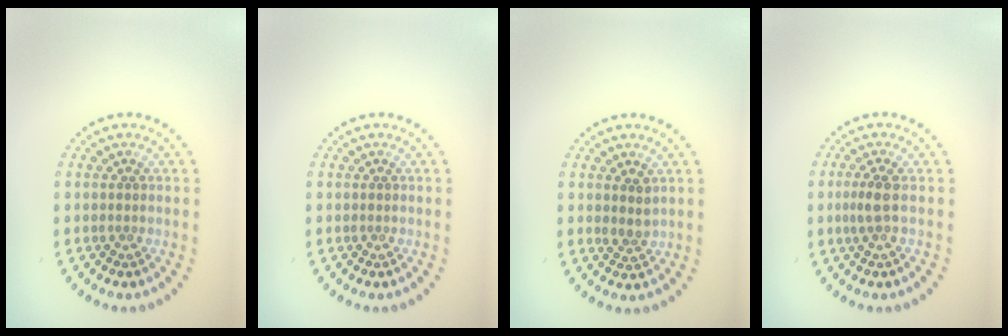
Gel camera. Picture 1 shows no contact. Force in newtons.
{"total": 0.0}
{"total": 1.5, "press": 1.3, "slide": 0.6}
{"total": 1.6, "press": 1.3, "slide": 1.0}